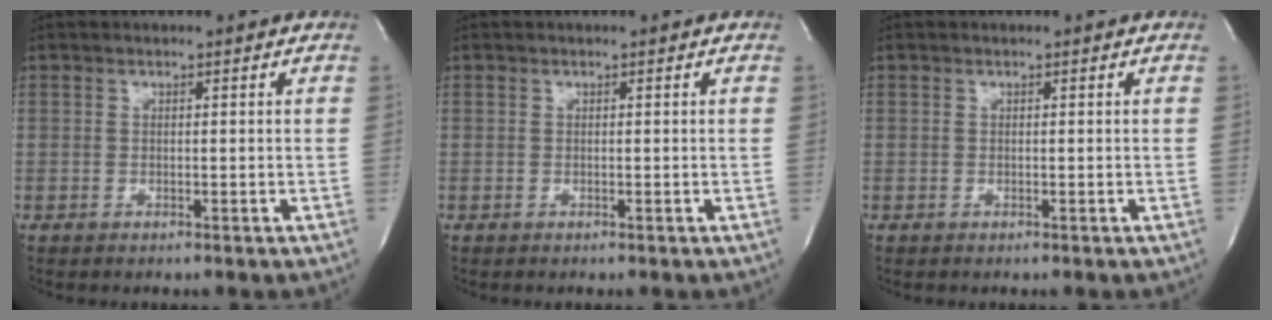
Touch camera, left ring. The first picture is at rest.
{"total": 0.0}
{"total": 0.0}